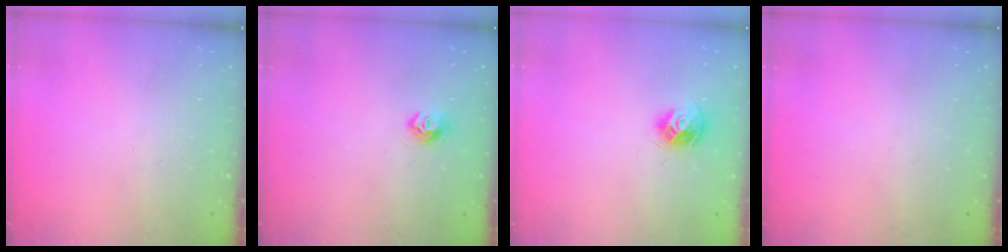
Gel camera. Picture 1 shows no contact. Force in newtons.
{"total": 7.6, "press": 7.5, "slide": 0.5}
{"total": 8.5, "press": 8.5, "slide": 0.4}
{"total": 0.0}